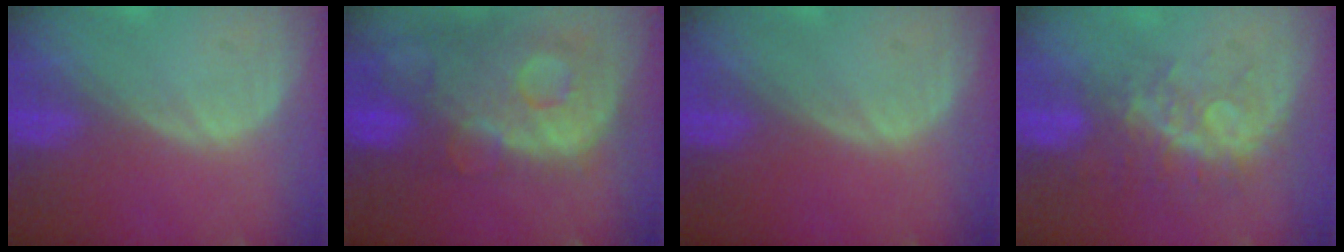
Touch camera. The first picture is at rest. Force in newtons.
{"total": 12.9, "press": 10.6, "slide": 7.3}
{"total": 0.0}
{"total": 8.4, "press": 7.0, "slide": 4.7}